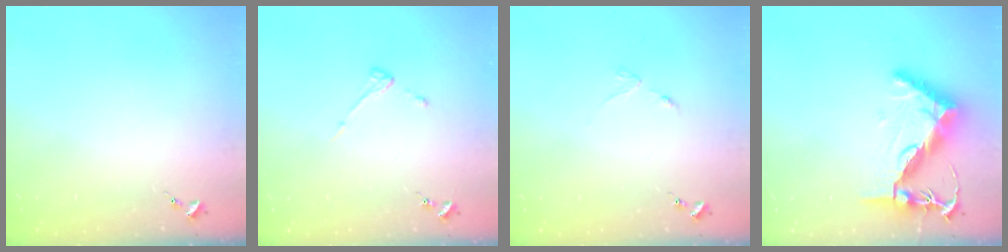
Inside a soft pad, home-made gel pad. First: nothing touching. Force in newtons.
{"total": 4.7, "press": 4.7, "slide": 0.6}
{"total": 2.5, "press": 2.4, "slide": 0.4}
{"total": 12.4, "press": 12.3, "slide": 1.4}